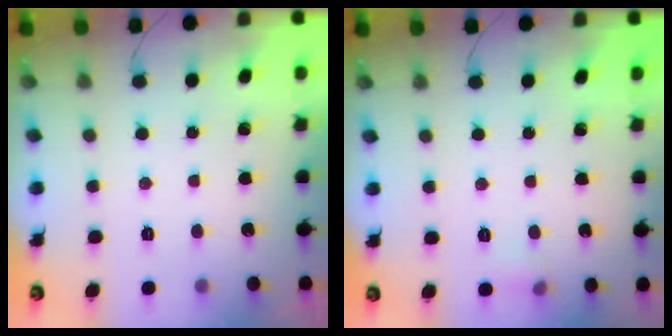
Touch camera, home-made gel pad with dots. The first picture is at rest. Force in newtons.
{"total": 4.1, "press": 3.9, "slide": 1.2}